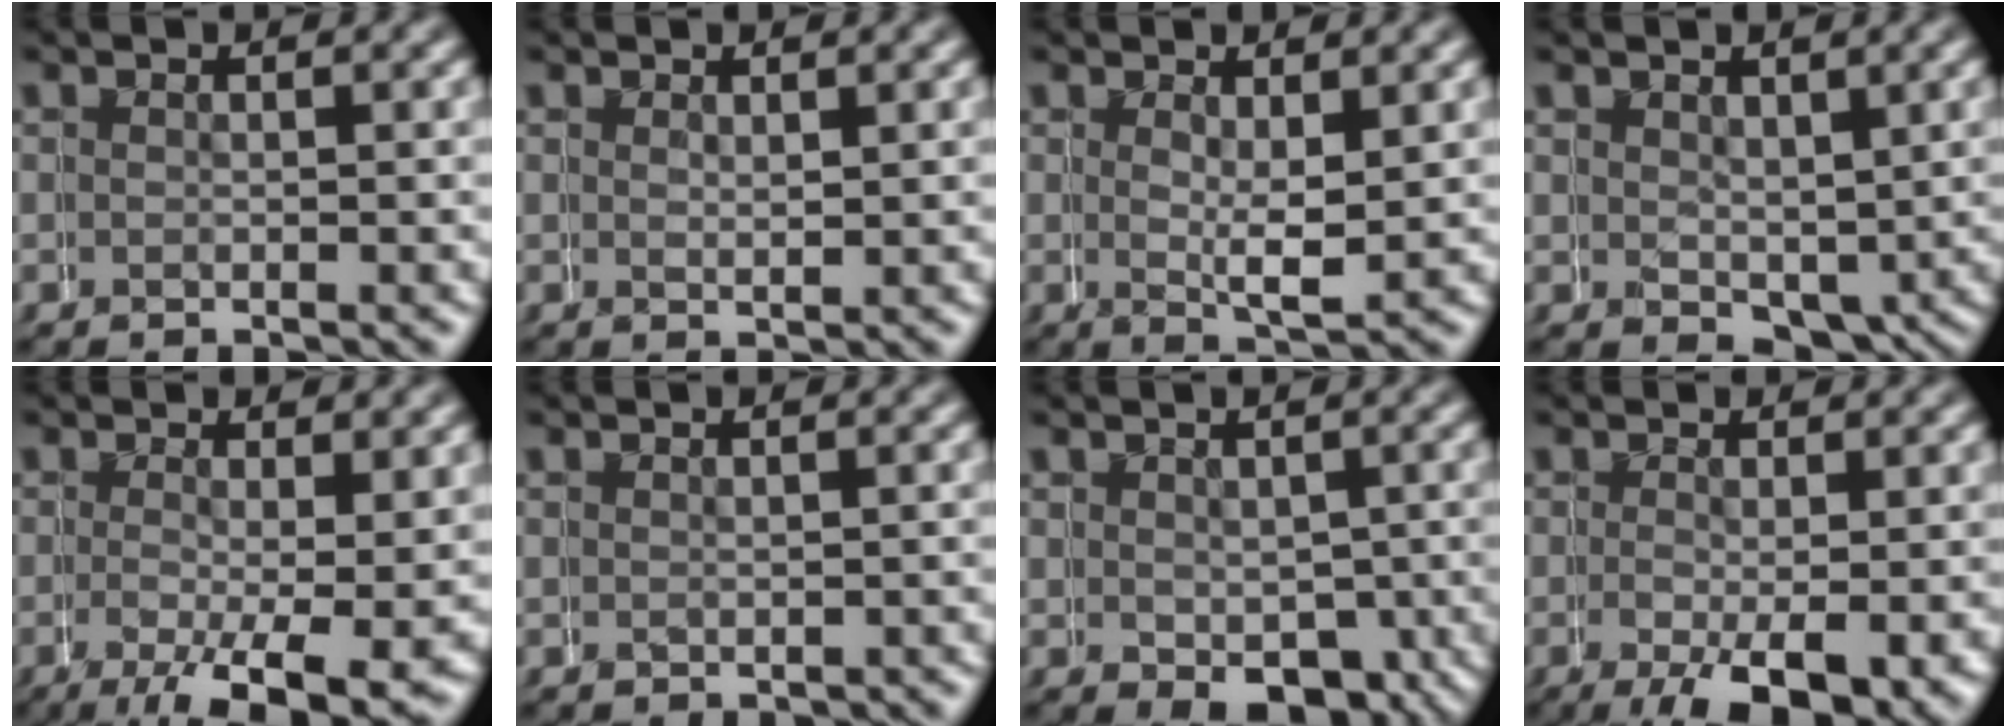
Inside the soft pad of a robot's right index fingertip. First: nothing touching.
{"total": 0.9, "force": [0.9, 0.0, -0.1], "torque": [0.006, 0.000, 0.018]}
{"total": 2.1, "force": [1.2, 0.4, 1.6], "torque": [-0.027, -0.004, 0.025]}
{"total": 2.7, "force": [1.0, 1.9, 1.7], "torque": [-0.019, -0.012, 0.021]}
{"total": 3.8, "force": [-1.2, 0.8, 3.6], "torque": [-0.051, -0.020, -0.010]}
{"total": 0.8, "force": [-0.5, 0.6, -0.4], "torque": [0.005, -0.002, -0.007]}
{"total": 3.6, "force": [-1.3, 2.3, 2.4], "torque": [-0.022, -0.008, -0.020]}
{"total": 5.3, "force": [-2.2, 1.6, 4.5], "torque": [-0.075, -0.018, -0.022]}